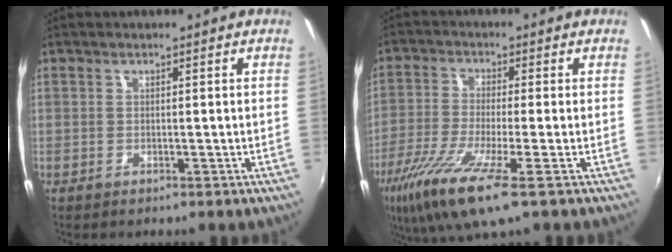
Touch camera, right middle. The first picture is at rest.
{"total": 12.3, "force": [-6.7, 1.1, 10.2], "torque": [-0.223, -0.039, -0.129]}